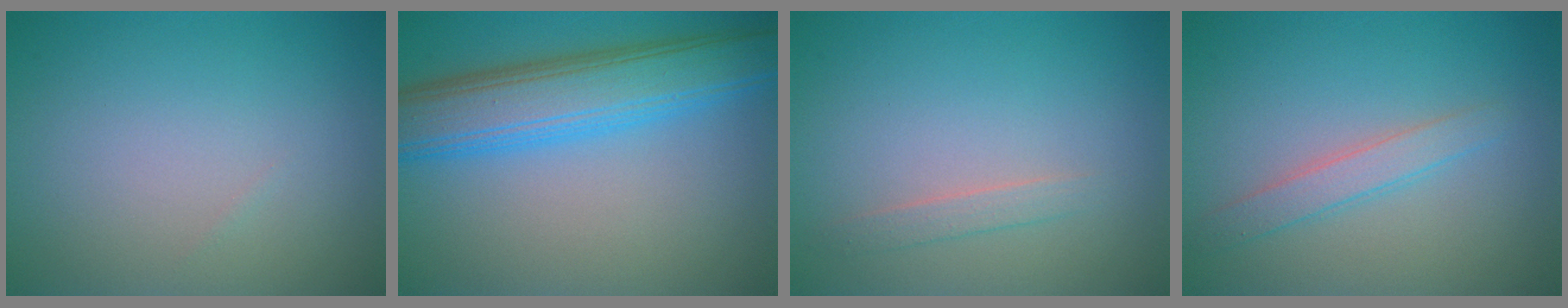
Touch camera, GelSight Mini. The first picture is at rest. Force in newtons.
{"total": 7.8, "press": 7.8, "slide": 0.1}
{"total": 1.2, "press": 1.2, "slide": 0.1}
{"total": 2.0, "press": 2.0, "slide": 0.1}